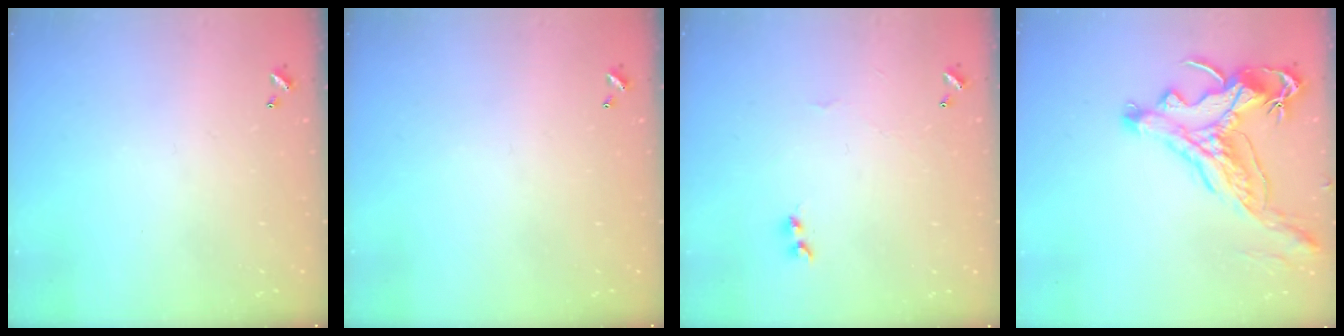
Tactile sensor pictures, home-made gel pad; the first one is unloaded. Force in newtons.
{"total": 0.0}
{"total": 2.0, "press": 1.9, "slide": 0.6}
{"total": 5.1, "press": 4.8, "slide": 1.7}